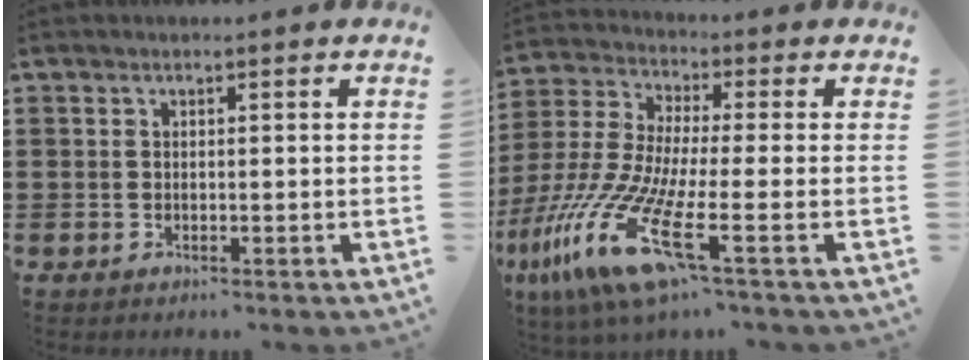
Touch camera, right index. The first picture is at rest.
{"total": 15.6, "force": [-7.3, 3.1, 13.4], "torque": [-0.323, -0.012, -0.141]}